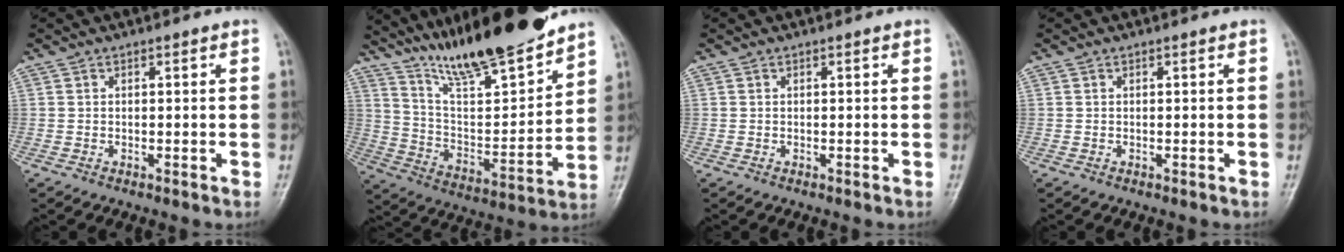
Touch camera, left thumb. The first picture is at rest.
{"total": 20.0, "force": [16.7, 3.3, 10.5], "torque": [-0.138, -0.096, 0.293]}
{"total": 0.0}
{"total": 0.0}